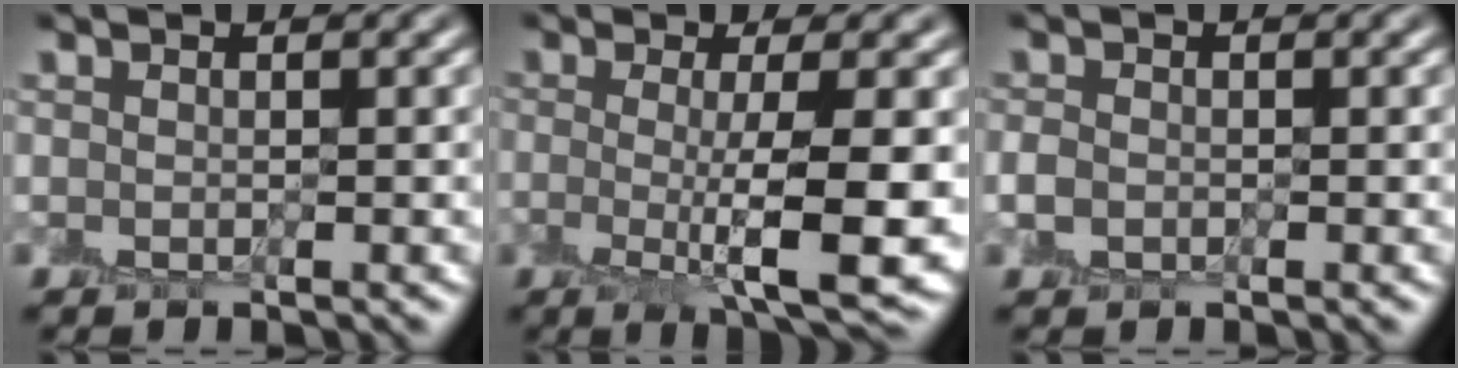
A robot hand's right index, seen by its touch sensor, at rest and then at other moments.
{"total": 6.7, "force": [-1.1, 1.3, 6.5], "torque": [-0.098, -0.012, -0.015]}
{"total": 1.1, "force": [-0.5, 0.9, 0.4], "torque": [-0.008, -0.002, -0.010]}